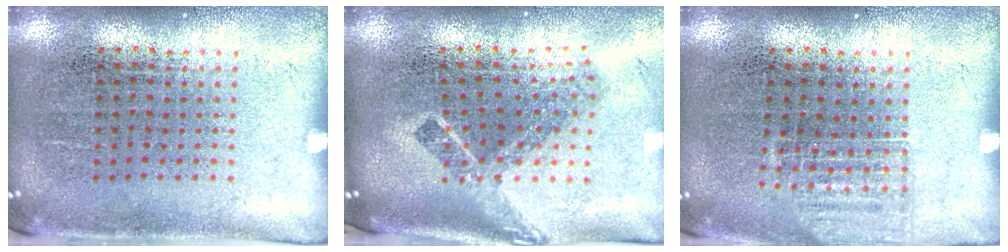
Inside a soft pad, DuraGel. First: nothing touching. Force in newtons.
{"total": 2.4, "press": 1.6, "slide": 1.7}
{"total": 0.9, "press": 0.9, "slide": 0.1}